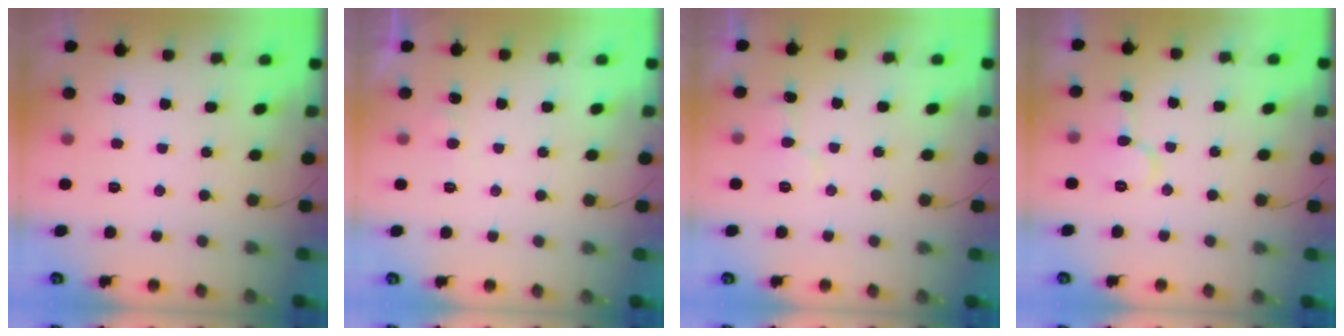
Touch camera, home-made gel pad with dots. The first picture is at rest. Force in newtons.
{"total": 3.3, "press": 3.3, "slide": 0.4}
{"total": 6.5, "press": 6.5, "slide": 0.4}
{"total": 7.3, "press": 7.3, "slide": 0.7}